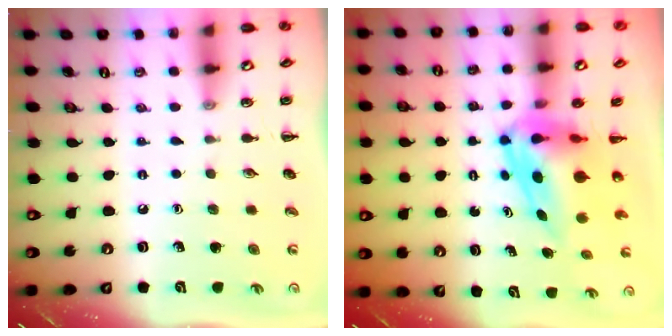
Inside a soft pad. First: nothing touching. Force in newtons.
{"total": 8.4, "press": 8.0, "slide": 2.5}